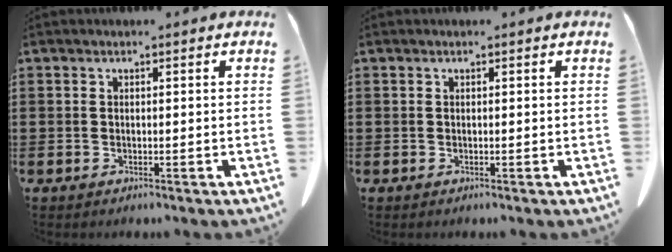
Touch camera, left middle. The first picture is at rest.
{"total": 0.0}